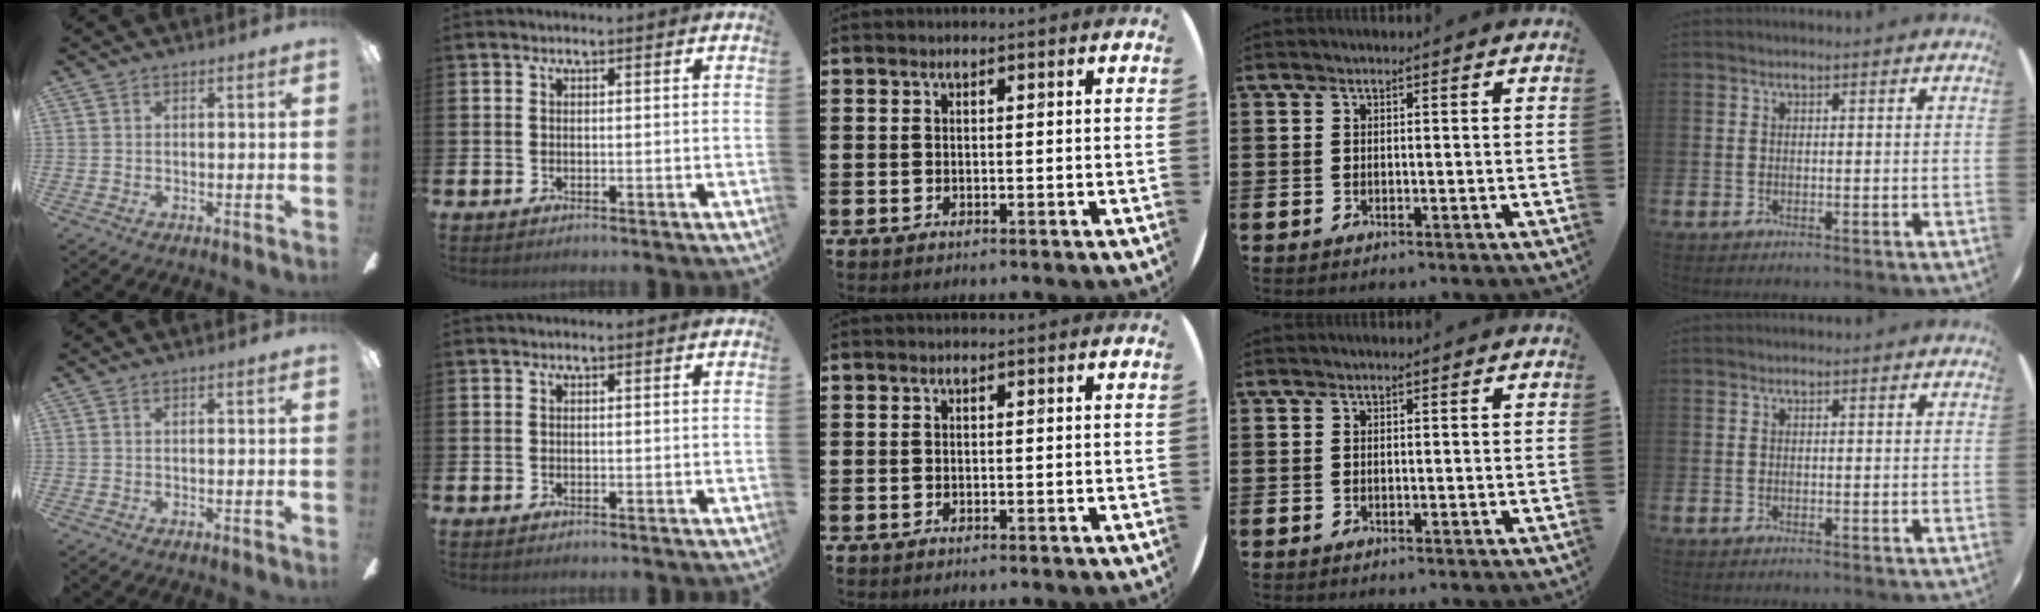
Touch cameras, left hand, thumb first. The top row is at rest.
{}